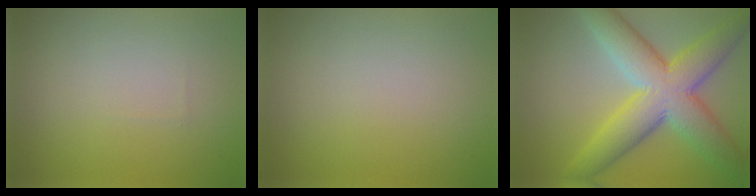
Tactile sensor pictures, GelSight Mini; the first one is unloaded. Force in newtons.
{"total": 0.0}
{"total": 10.1, "press": 10.1, "slide": 0.5}